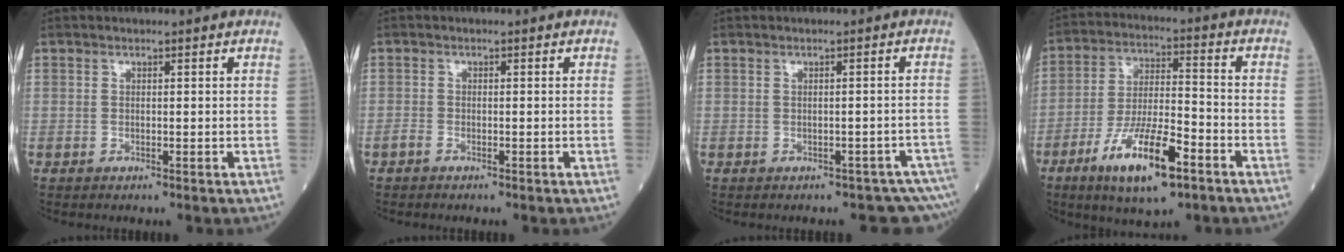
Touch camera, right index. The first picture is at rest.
{"total": 1.7, "force": [-1.1, 0.9, 0.9], "torque": [-0.032, -0.002, -0.019]}
{"total": 5.7, "force": [-4.1, 2.6, 2.9], "torque": [-0.035, 0.030, -0.049]}
{"total": 14.2, "force": [-7.7, 3.3, 11.5], "torque": [-0.221, -0.014, -0.133]}